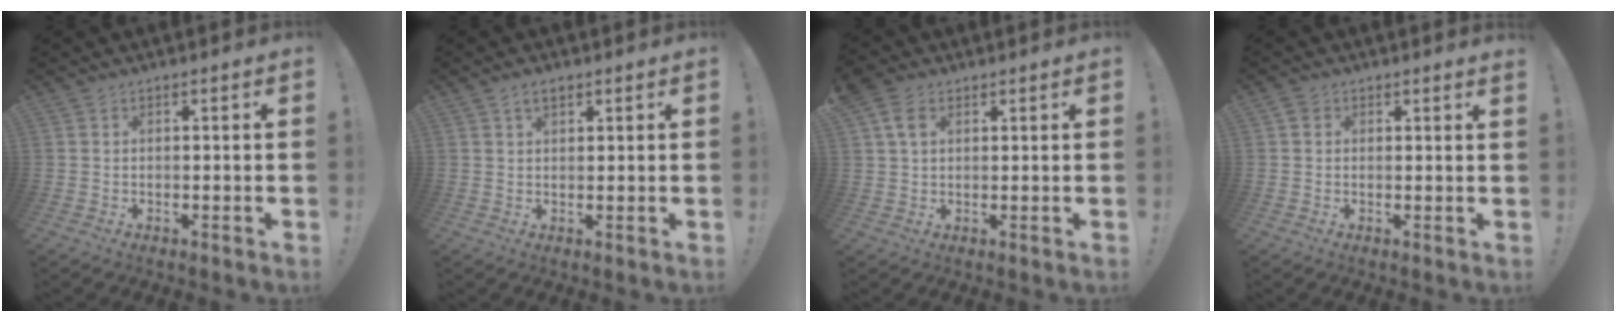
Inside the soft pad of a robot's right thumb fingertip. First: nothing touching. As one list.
[{"total": 2.6, "force": [1.5, 1.2, 1.7], "torque": [-0.028, -0.001, 0.025]}, {"total": 6.3, "force": [3.0, 4.1, 3.8], "torque": [-0.063, -0.002, 0.059]}, {"total": 1.6, "force": [1.3, 0.8, 0.4], "torque": [0.003, -0.005, 0.023]}]